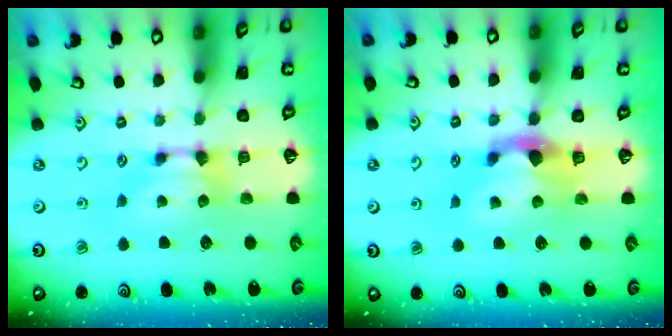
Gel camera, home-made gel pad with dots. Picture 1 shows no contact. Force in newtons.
{"total": 2.9, "press": 2.6, "slide": 1.4}